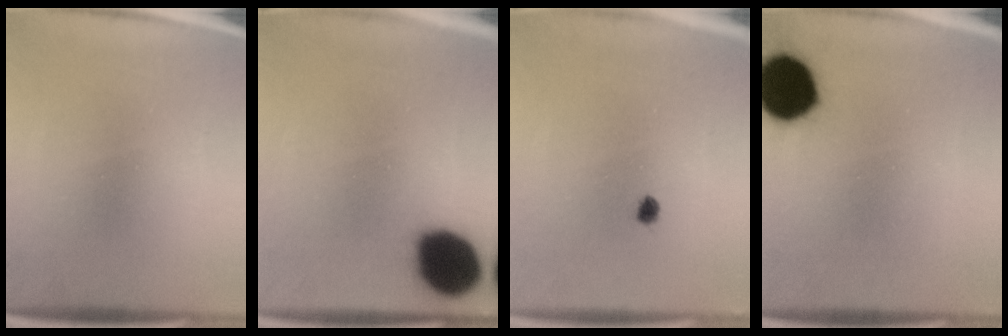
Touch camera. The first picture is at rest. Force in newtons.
{"total": 17.1}
{"total": 1.4}
{"total": 16.1}